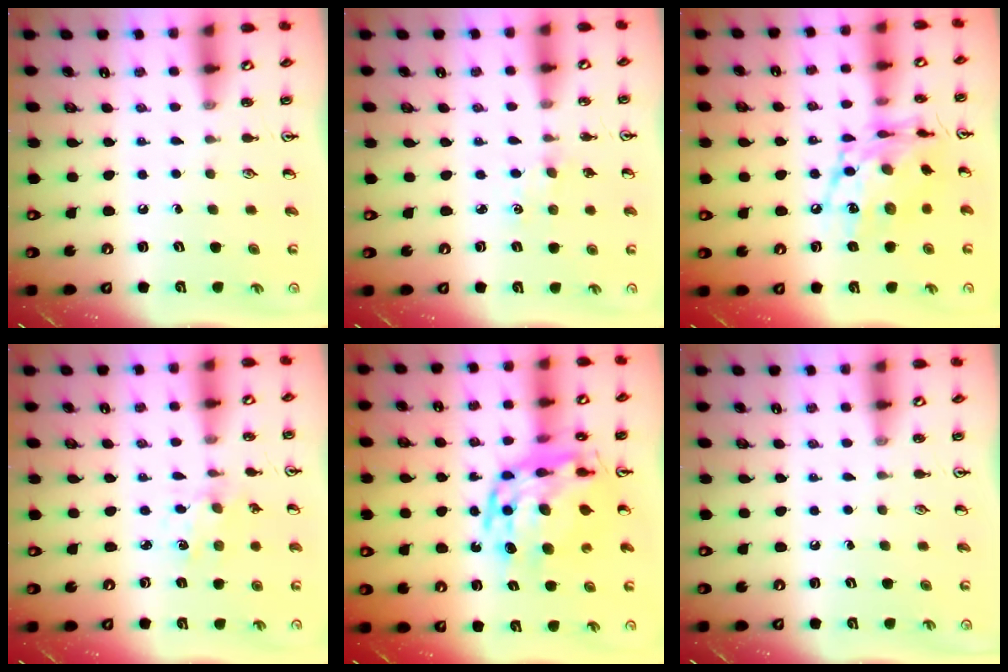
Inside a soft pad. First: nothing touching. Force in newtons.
{"total": 0.7, "press": 0.7, "slide": 0.1}
{"total": 16.0, "press": 16.0, "slide": 1.5}
{"total": 1.4, "press": 1.4, "slide": 0.3}
{"total": 18.3, "press": 18.2, "slide": 1.6}
{"total": 0.0}